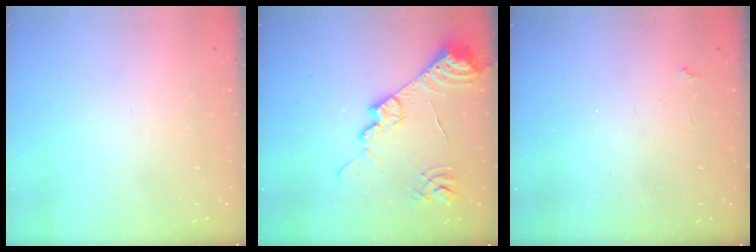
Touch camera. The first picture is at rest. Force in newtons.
{"total": 15.2, "press": 15.1, "slide": 1.3}
{"total": 2.3, "press": 2.3, "slide": 0.4}